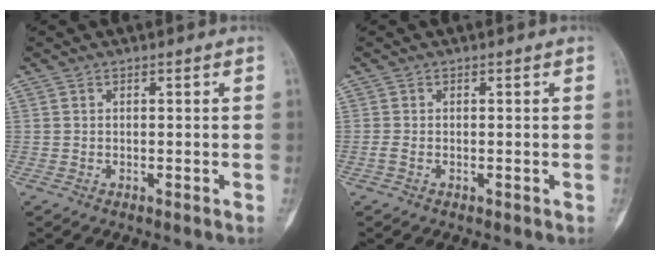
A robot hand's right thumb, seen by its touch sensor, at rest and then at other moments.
{"total": 1.1, "force": [-0.4, 0.6, 0.8], "torque": [-0.020, -0.001, -0.010]}